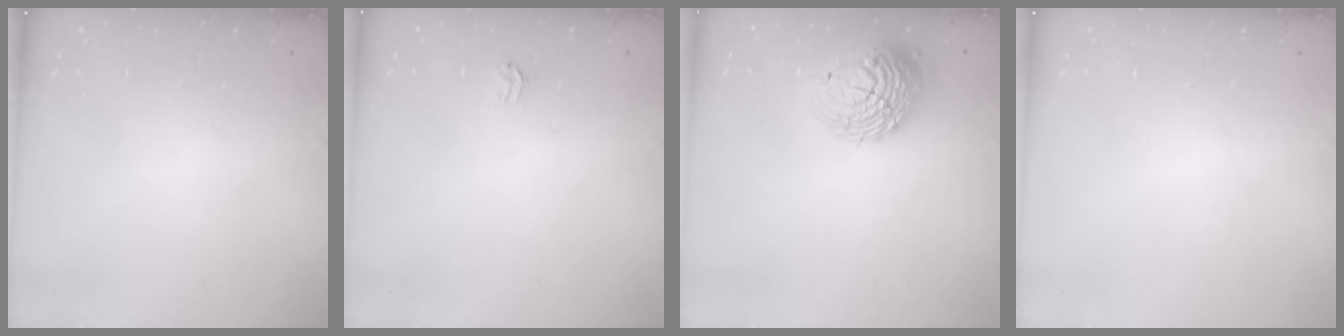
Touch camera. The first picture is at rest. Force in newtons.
{"total": 2.9, "press": 2.9, "slide": 0.1}
{"total": 12.8, "press": 12.8, "slide": 1.1}
{"total": 0.0}